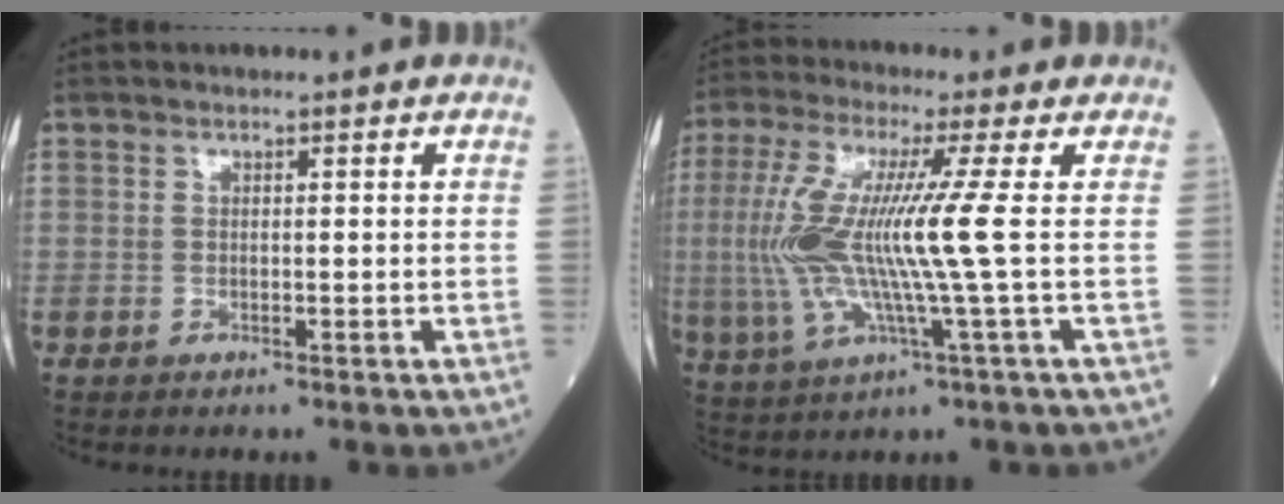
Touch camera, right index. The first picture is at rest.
{"total": 12.4, "force": [0.0, -0.7, 12.4], "torque": [-0.272, -0.006, -0.005]}